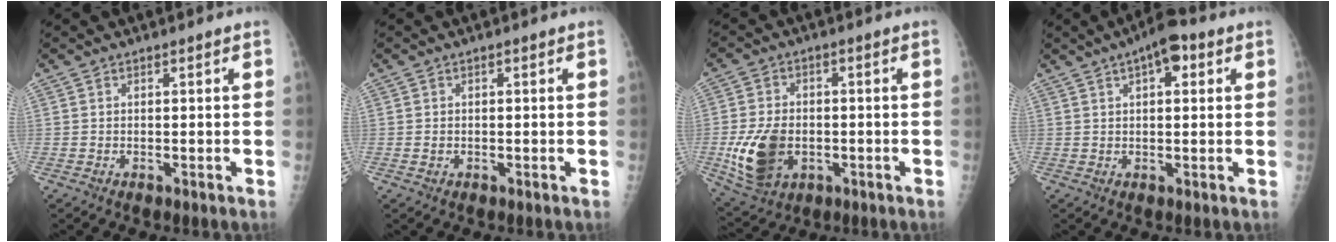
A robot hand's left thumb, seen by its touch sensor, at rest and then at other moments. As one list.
[{"total": 1.0, "force": [-0.1, 0.8, 0.6], "torque": [-0.011, 0.002, -0.001]}, {"total": 11.7, "force": [-2.4, 7.9, 8.2], "torque": [-0.149, 0.001, -0.032]}, {"total": 6.8, "force": [3.0, 2.9, 5.4], "torque": [-0.066, 0.005, 0.038]}]